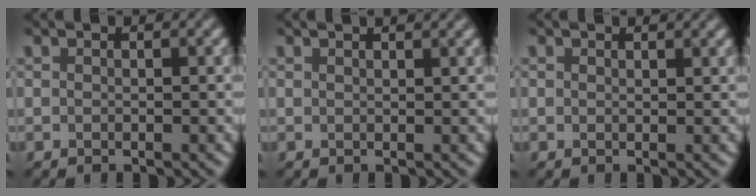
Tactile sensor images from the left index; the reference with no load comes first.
{"total": 1.4, "force": [1.2, 0.4, 0.7], "torque": [-0.006, -0.001, 0.010]}
{"total": 0.8, "force": [0.7, 0.2, 0.2], "torque": [-0.002, -0.002, 0.011]}